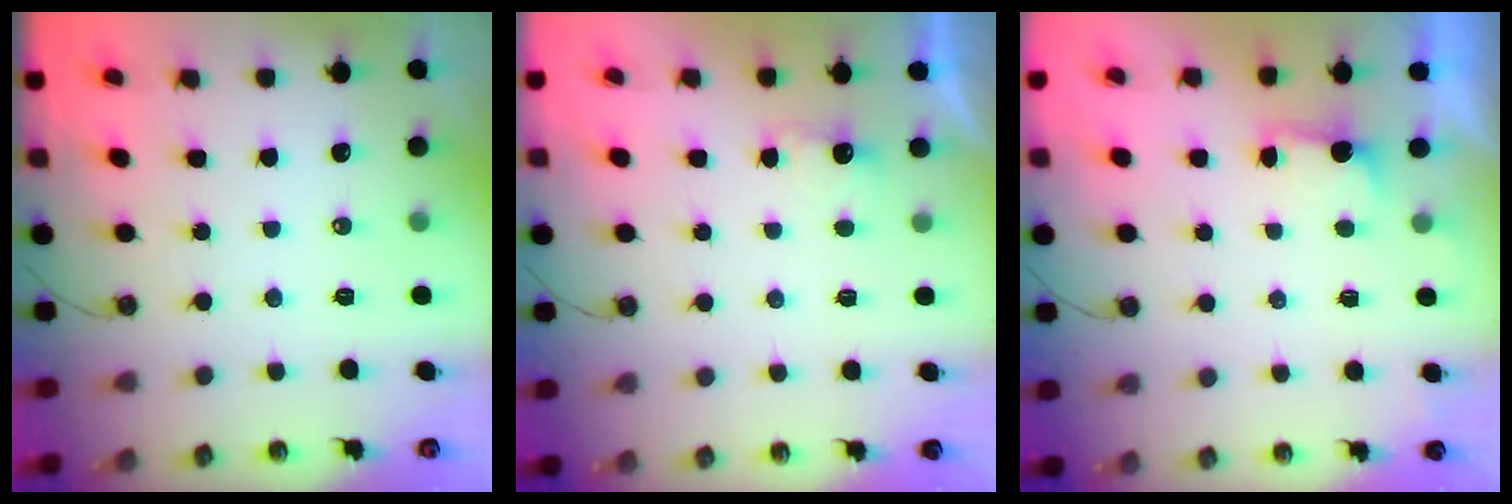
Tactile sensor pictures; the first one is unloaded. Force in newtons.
{"total": 2.3, "press": 2.2, "slide": 0.9}
{"total": 1.8, "press": 1.5, "slide": 0.9}